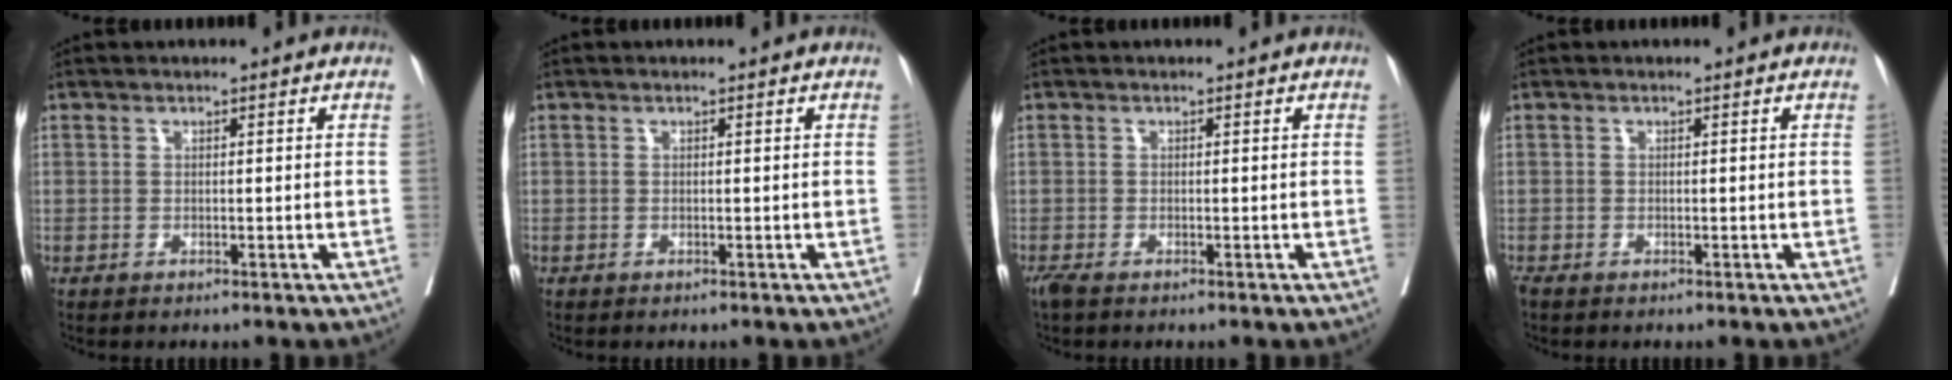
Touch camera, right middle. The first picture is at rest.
{"total": 0.0}
{"total": 1.6, "force": [-1.2, 0.3, 0.9], "torque": [-0.025, -0.009, -0.024]}
{"total": 0.7, "force": [-0.6, 0.2, 0.3], "torque": [-0.013, -0.004, -0.014]}